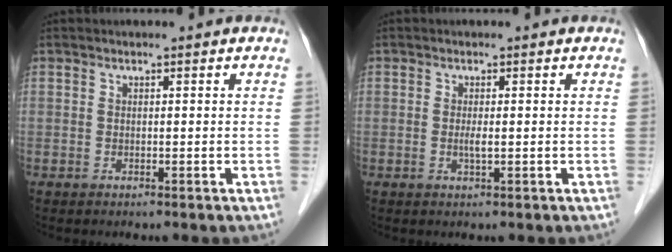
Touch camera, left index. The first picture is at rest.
{"total": 1.3, "force": [-0.2, 0.1, 1.3], "torque": [-0.028, -0.005, -0.003]}